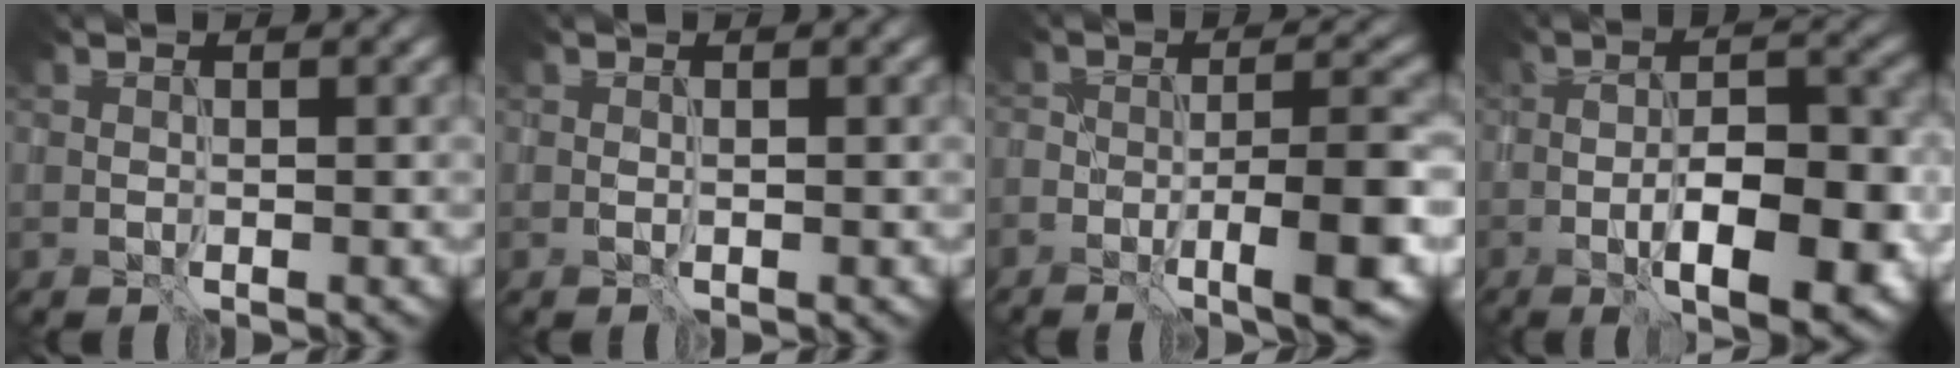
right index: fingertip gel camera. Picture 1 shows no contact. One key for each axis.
{"total": 0.0}
{"total": 6.6, "fx": -3.9, "fy": 1.3, "fz": 5.2, "tx": -0.069, "ty": 0.005, "tz": -0.060}
{"total": 8.6, "fx": -2.9, "fy": 2.9, "fz": 7.6, "tx": -0.114, "ty": -0.001, "tz": -0.042}